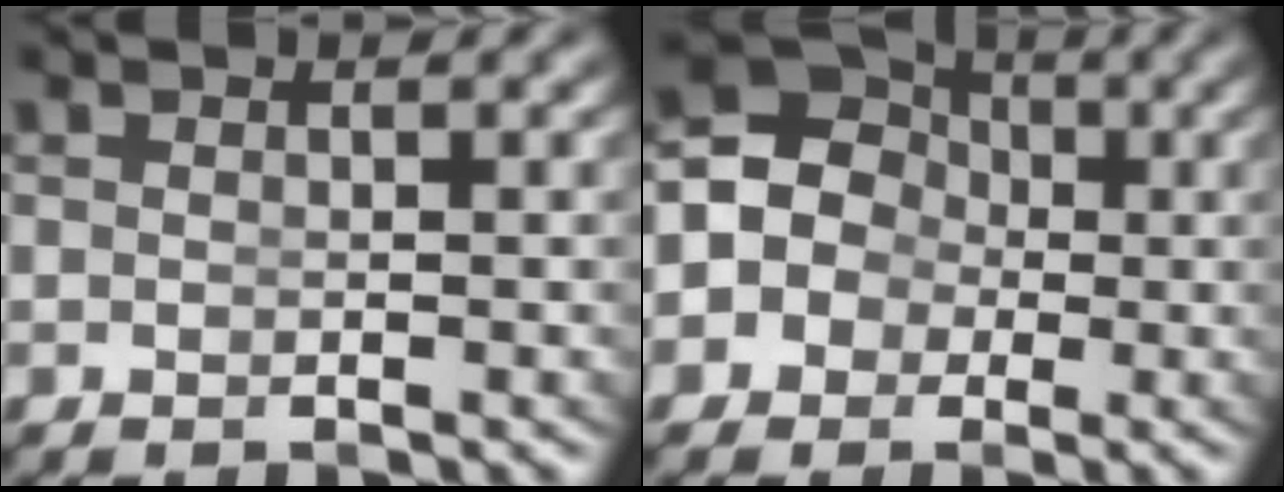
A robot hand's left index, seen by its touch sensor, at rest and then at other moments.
{"total": 10.4, "force": [0.2, 9.5, 4.4], "torque": [-0.105, -0.012, -0.009]}